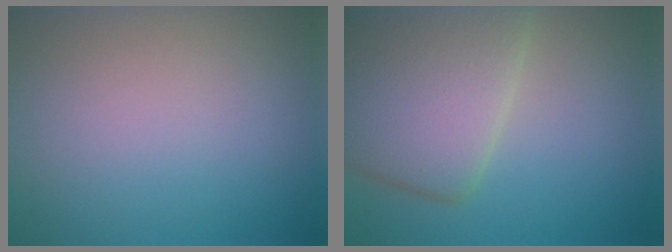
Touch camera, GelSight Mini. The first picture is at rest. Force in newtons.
{"total": 7.8, "press": 7.8, "slide": 0.4}